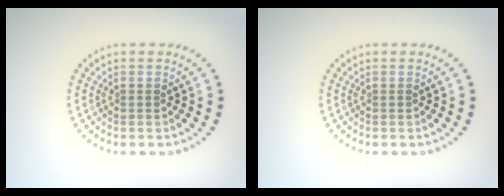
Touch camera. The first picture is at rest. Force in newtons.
{"total": 0.0}